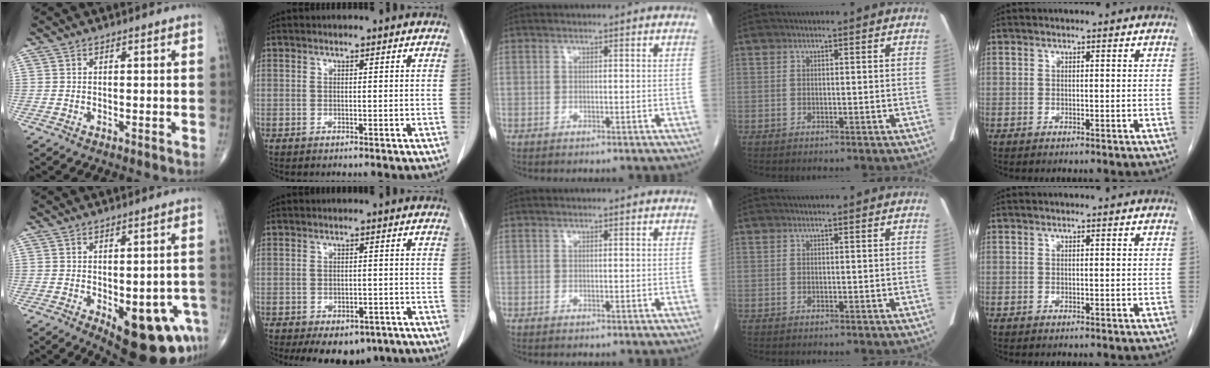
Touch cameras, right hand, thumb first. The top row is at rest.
{"thumb": {"total": 15.6, "force": [-6.1, 6.8, 12.7], "torque": [-0.116, 0.012, -0.061]}, "index": {"total": 9.8, "force": [-6.8, 5.3, 4.5], "torque": [-0.057, 0.005, -0.087]}}